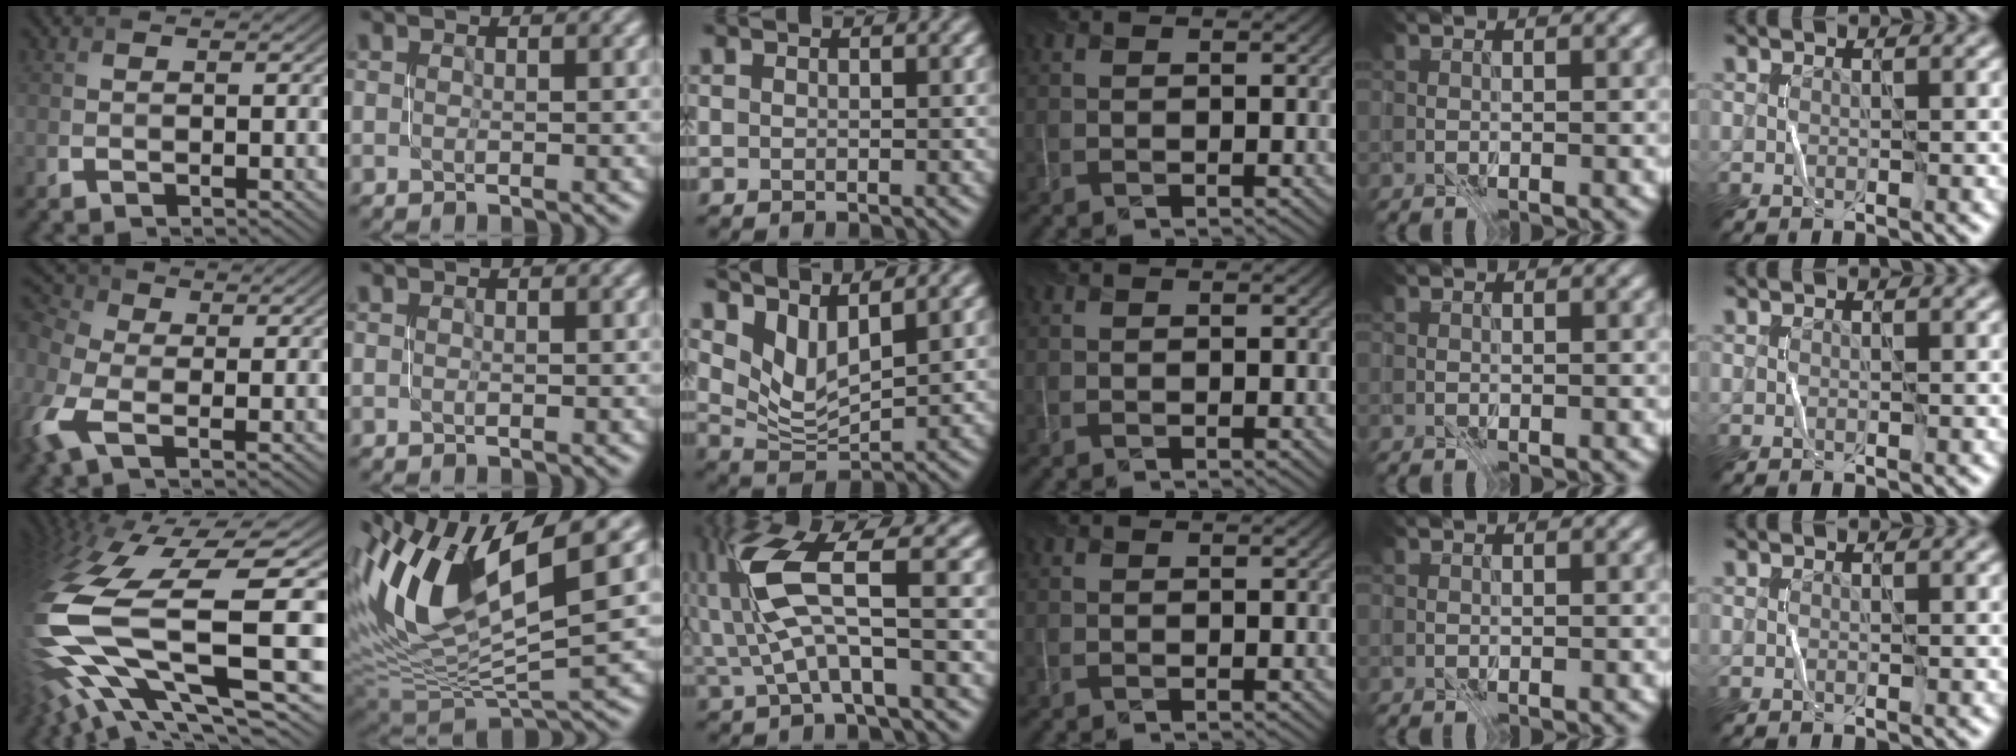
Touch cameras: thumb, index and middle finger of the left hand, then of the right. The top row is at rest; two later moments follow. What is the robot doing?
{"motion": "close", "object": "stapler"}